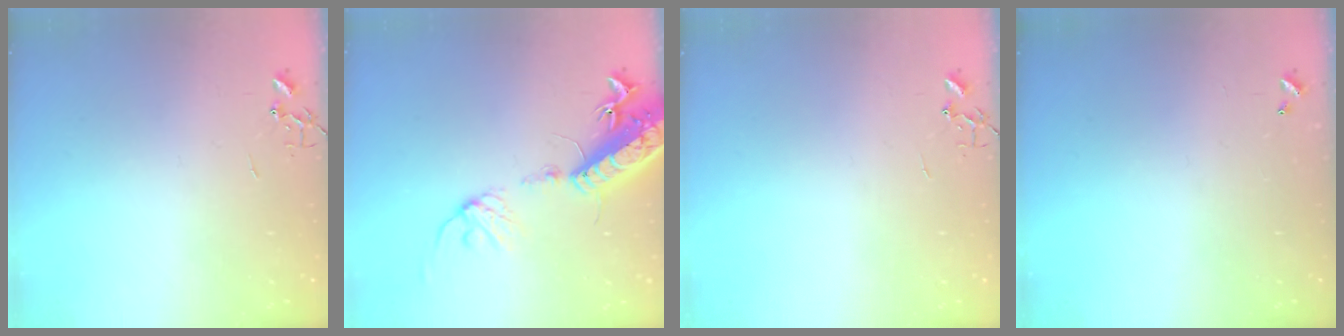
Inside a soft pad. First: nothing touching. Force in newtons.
{"total": 17.9, "press": 17.4, "slide": 4.2}
{"total": 0.0}
{"total": 0.0}